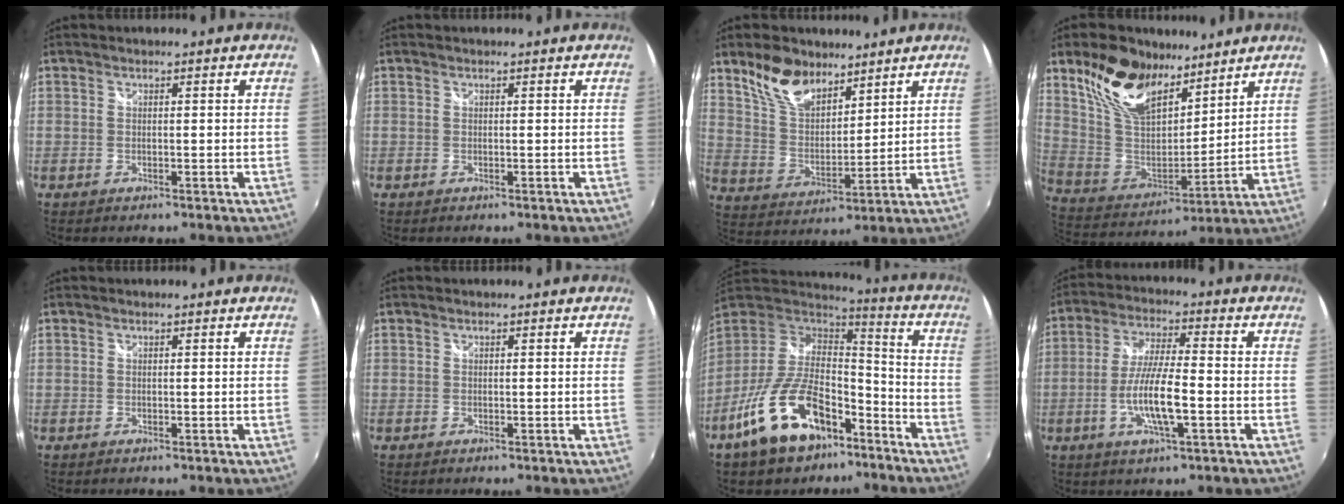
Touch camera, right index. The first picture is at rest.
{"total": 0.0}
{"total": 11.4, "force": [8.2, 5.8, 5.4], "torque": [-0.105, 0.011, 0.162]}
{"total": 19.2, "force": [12.4, 9.7, 10.8], "torque": [-0.233, 0.020, 0.243]}
{"total": 0.0}
{"total": 0.0}
{"total": 20.1, "force": [-12.1, 10.1, 12.6], "torque": [-0.254, 0.002, -0.195]}
{"total": 9.9, "force": [-3.0, 1.7, 9.3], "torque": [-0.185, -0.005, -0.057]}